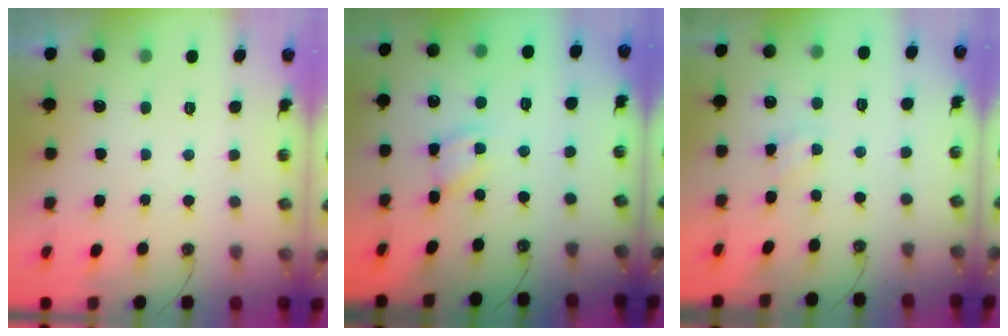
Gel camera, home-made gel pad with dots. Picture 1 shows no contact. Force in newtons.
{"total": 4.1, "press": 4.1, "slide": 0.2}
{"total": 2.4, "press": 2.3, "slide": 0.4}